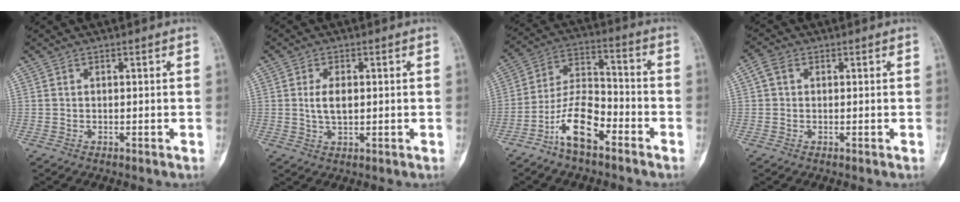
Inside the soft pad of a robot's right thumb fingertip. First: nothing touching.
{"total": 3.9, "force": [0.4, 2.0, 3.4], "torque": [-0.060, -0.002, 0.008]}
{"total": 11.5, "force": [-6.7, 4.9, 8.0], "torque": [-0.147, 0.060, -0.130]}
{"total": 2.5, "force": [0.6, 1.9, 1.5], "torque": [-0.032, 0.011, 0.011]}